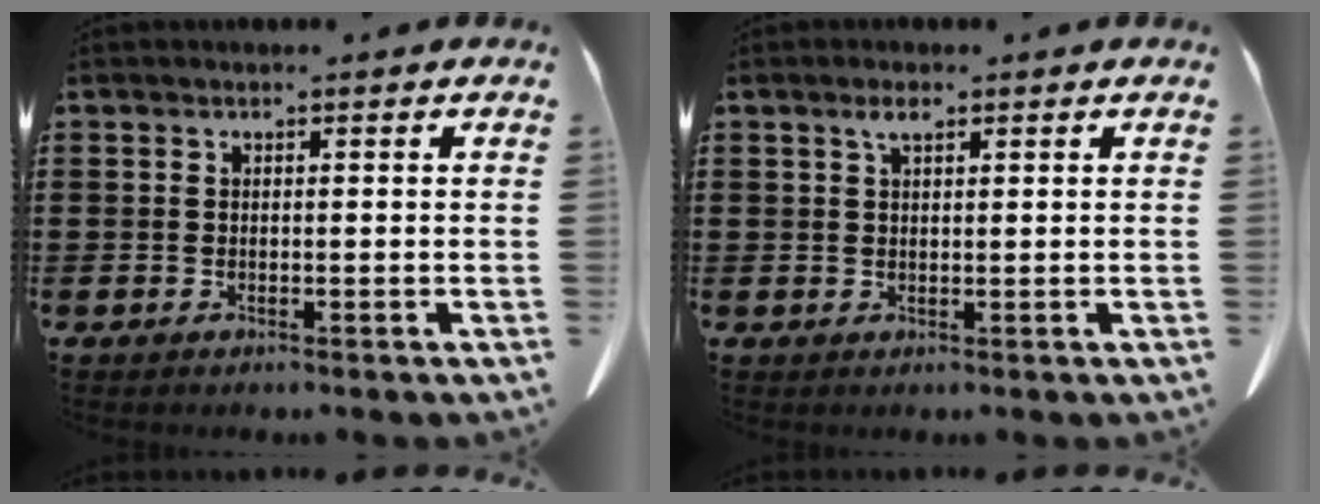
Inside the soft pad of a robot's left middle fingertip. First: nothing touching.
{"total": 2.1, "force": [1.2, 0.6, 1.6], "torque": [-0.034, 0.002, 0.020]}